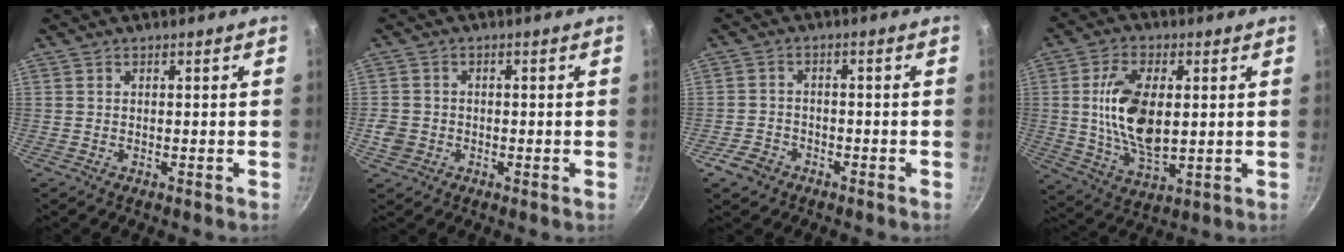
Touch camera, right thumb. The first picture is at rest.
{"total": 3.3, "force": [-1.0, 2.9, 1.3], "torque": [-0.019, 0.009, -0.017]}
{"total": 3.9, "force": [-2.6, 2.7, 1.2], "torque": [-0.019, 0.017, -0.043]}
{"total": 14.5, "force": [1.6, 7.4, 12.3], "torque": [-0.225, -0.013, 0.035]}